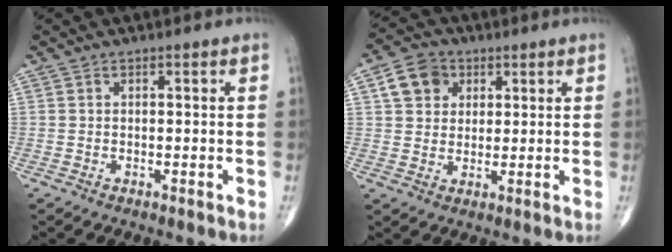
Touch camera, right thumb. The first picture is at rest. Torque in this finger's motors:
{"motor_torque": [0.22, 0.19, 0.80, 0.34, 0.03]}